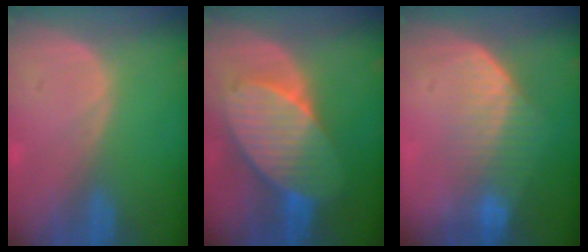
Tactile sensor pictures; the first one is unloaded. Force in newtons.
{"total": 9.6, "press": 9.6, "slide": 0.4}
{"total": 7.2, "press": 6.2, "slide": 3.7}